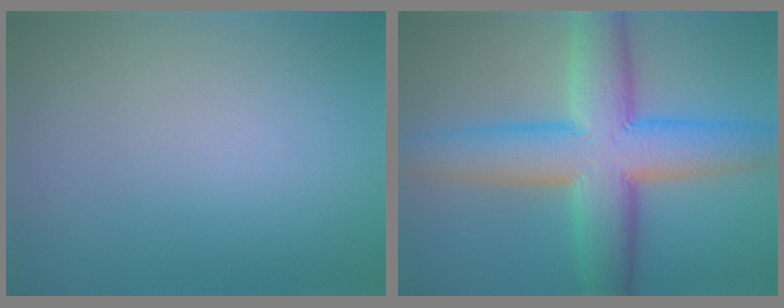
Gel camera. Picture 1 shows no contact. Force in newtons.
{"total": 10.4, "press": 10.4, "slide": 0.4}